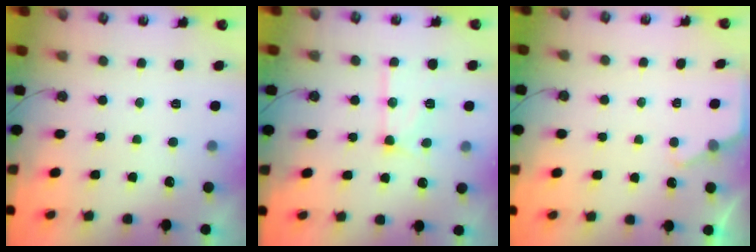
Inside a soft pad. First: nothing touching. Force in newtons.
{"total": 13.0, "press": 12.9, "slide": 1.1}
{"total": 2.2, "press": 2.2, "slide": 0.3}